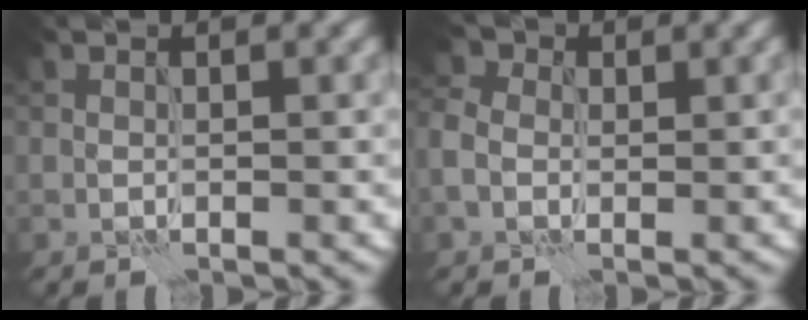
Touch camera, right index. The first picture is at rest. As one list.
[{"total": 3.3, "force": [0.0, 2.9, 1.7], "torque": [-0.048, 0.007, 0.000]}]